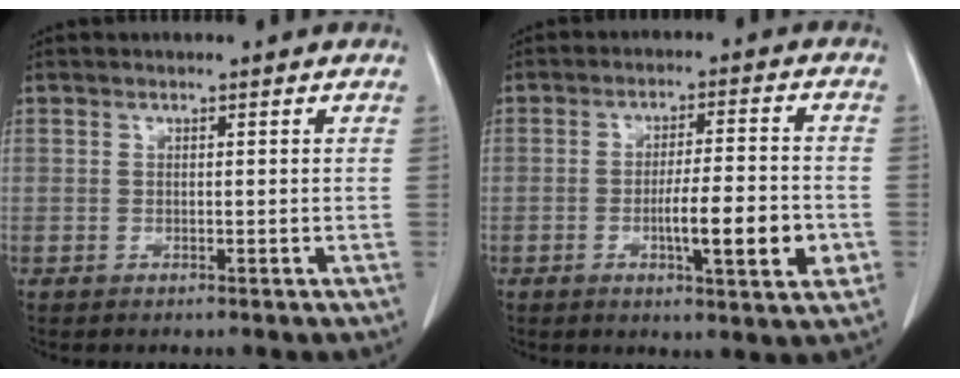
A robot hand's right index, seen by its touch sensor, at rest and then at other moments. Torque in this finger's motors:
{"motor_torque": [1.22, -0.46, 0.67, 0.14]}